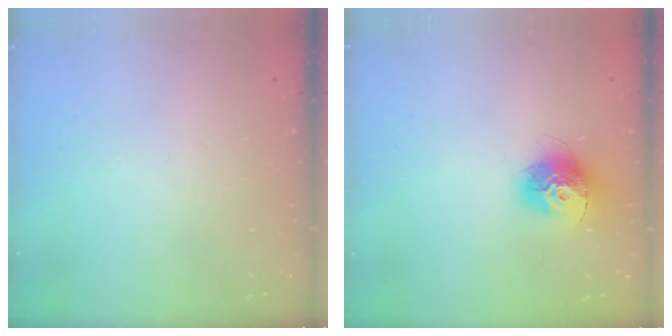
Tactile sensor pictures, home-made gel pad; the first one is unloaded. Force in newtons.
{"total": 13.4, "press": 13.3, "slide": 1.2}